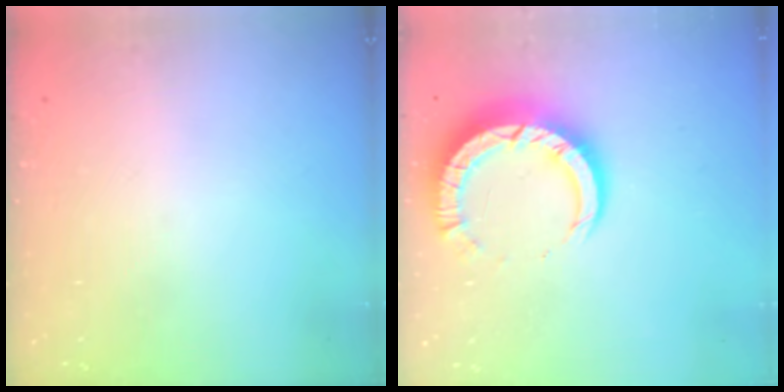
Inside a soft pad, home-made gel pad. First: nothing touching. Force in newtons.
{"total": 9.6, "press": 9.5, "slide": 1.1}